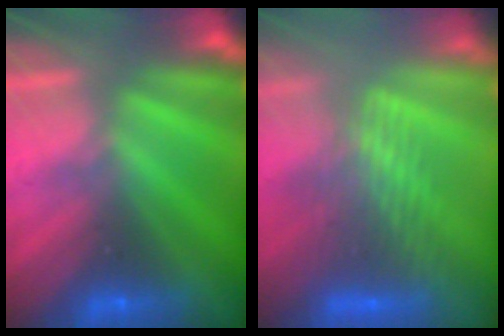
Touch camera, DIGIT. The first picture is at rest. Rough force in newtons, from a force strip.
{"total": 6.8}